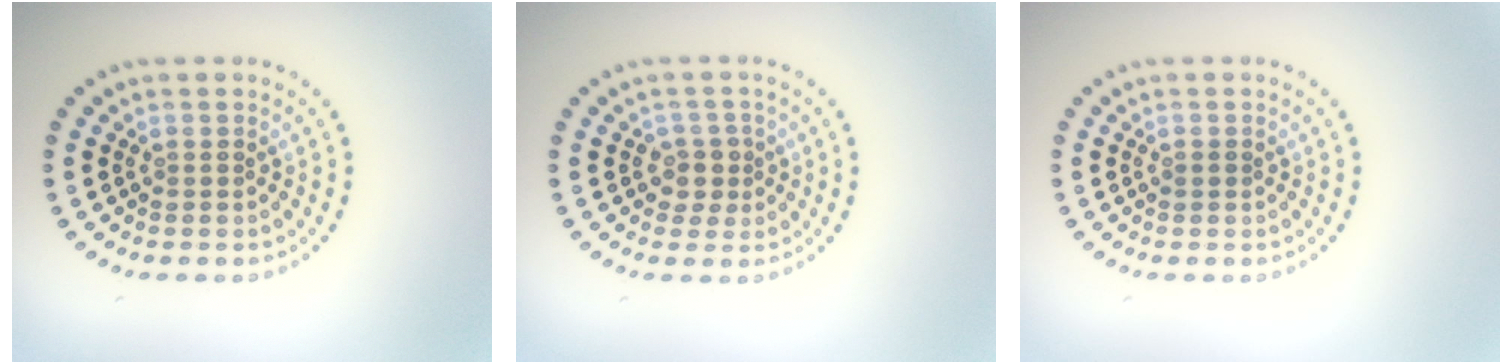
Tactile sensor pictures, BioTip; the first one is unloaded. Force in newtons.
{"total": 2.0, "press": 1.6, "slide": 1.1}
{"total": 0.6, "press": 0.6, "slide": 0.2}